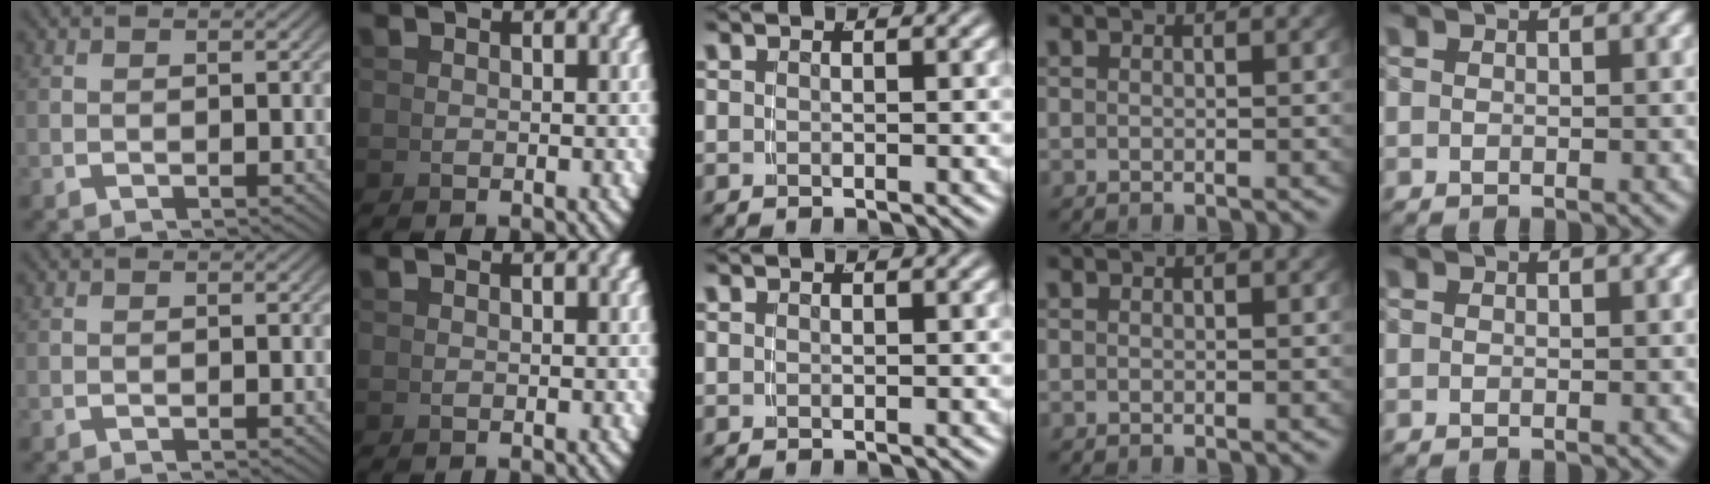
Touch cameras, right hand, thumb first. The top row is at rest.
{}